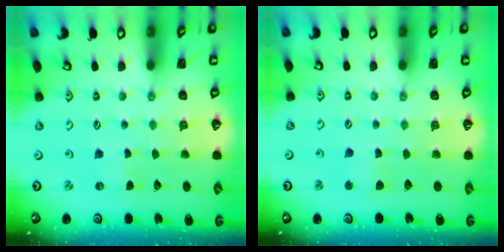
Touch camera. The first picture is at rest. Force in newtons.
{"total": 3.9, "press": 3.8, "slide": 0.4}